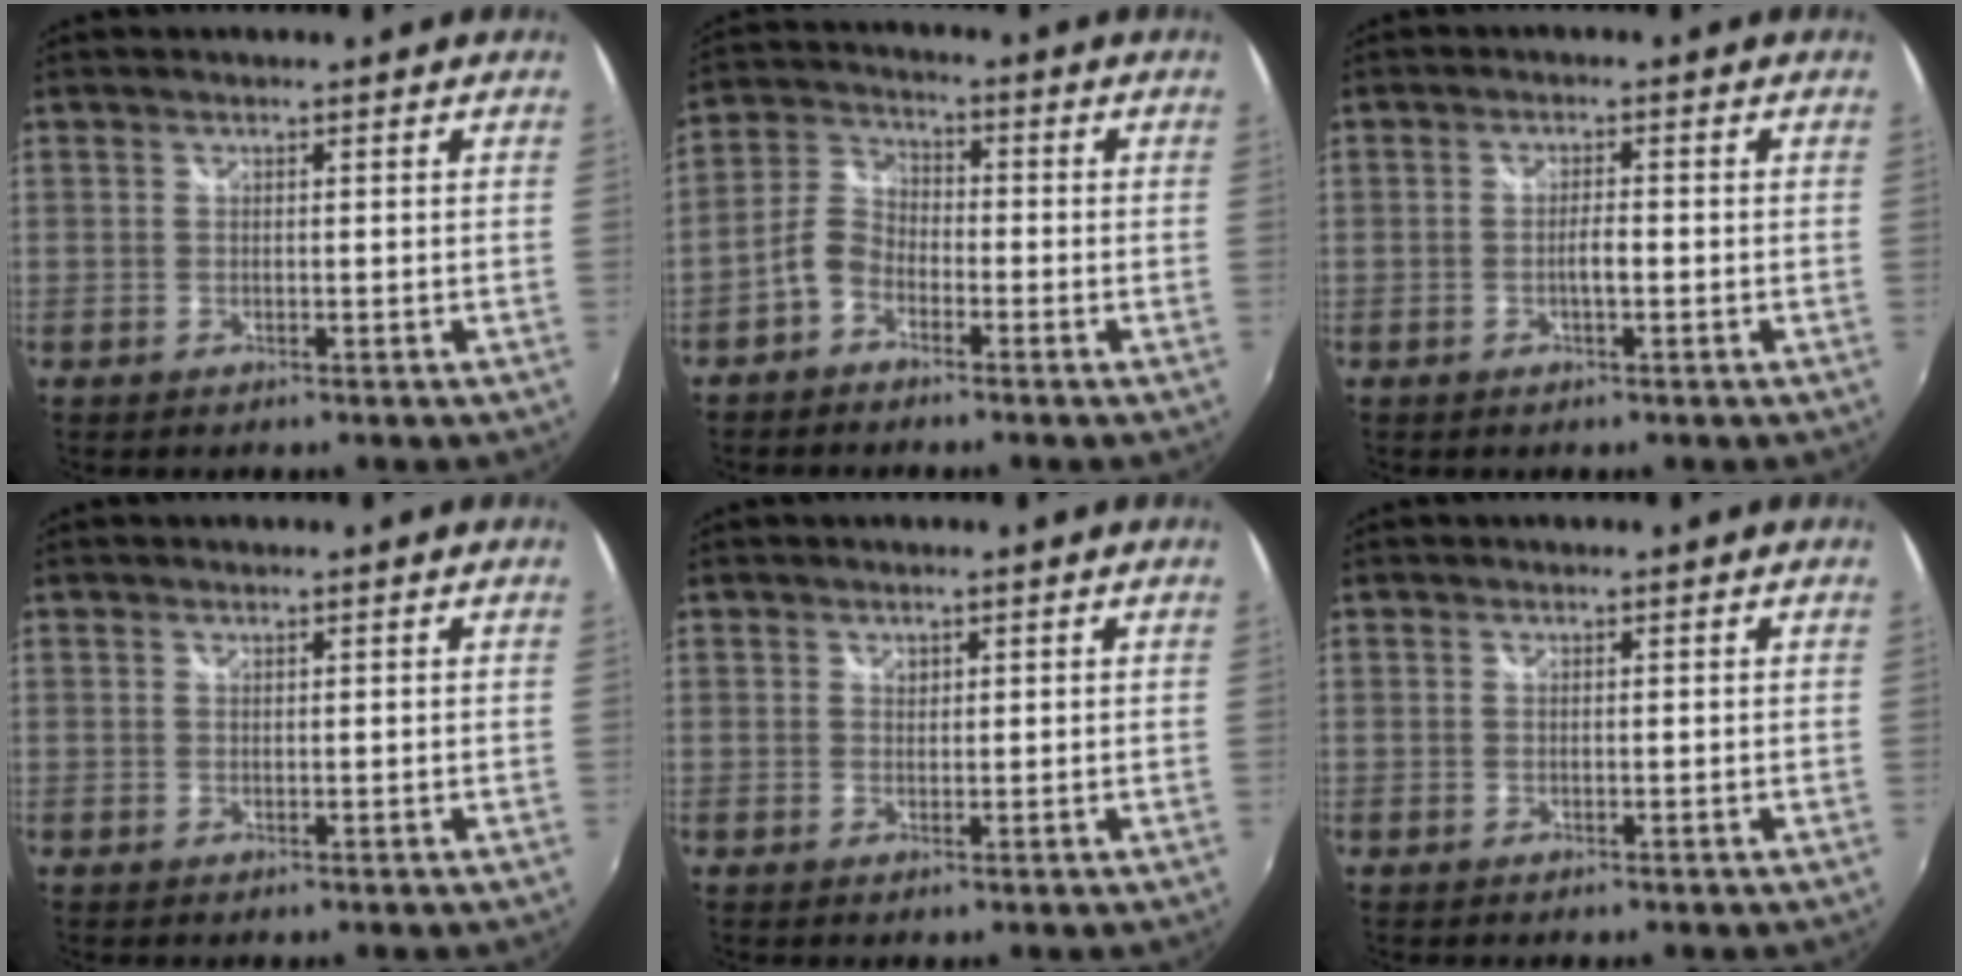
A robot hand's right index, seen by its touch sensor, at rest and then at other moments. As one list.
[{"total": 5.4, "force": [-3.2, 3.4, 2.6], "torque": [-0.058, 0.018, -0.069]}, {"total": 2.2, "force": [-0.7, 0.3, 2.1], "torque": [-0.038, 0.001, -0.014]}, {"total": 0.0}, {"total": 0.8, "force": [0.5, 0.6, 0.2], "torque": [-0.001, 0.002, 0.007]}, {"total": 0.0}]